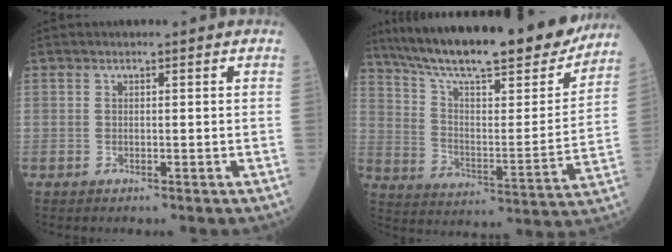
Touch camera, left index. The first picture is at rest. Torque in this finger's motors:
{"motor_torque": [0.91, -1.23, 1.05, 0.21]}